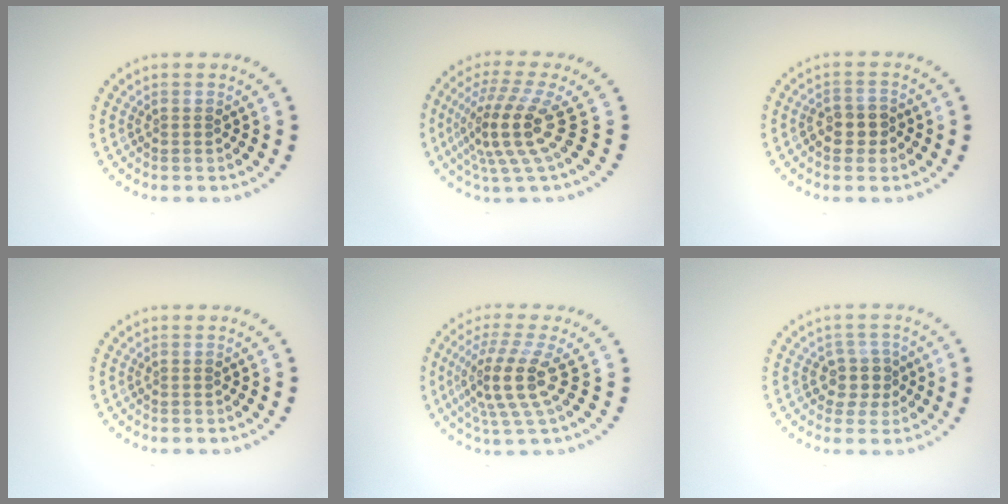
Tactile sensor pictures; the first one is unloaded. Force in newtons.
{"total": 5.0, "press": 3.5, "slide": 3.5}
{"total": 2.4, "press": 2.3, "slide": 0.7}
{"total": 0.0}
{"total": 4.6, "press": 3.5, "slide": 3.0}
{"total": 2.5, "press": 2.1, "slide": 1.4}